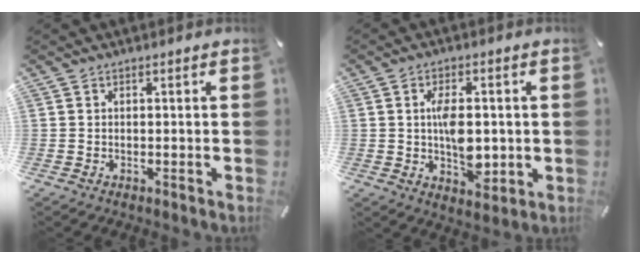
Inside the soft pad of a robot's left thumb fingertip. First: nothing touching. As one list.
[{"total": 8.9, "force": [0.0, 5.4, 7.1], "torque": [-0.109, -0.003, -0.002]}]